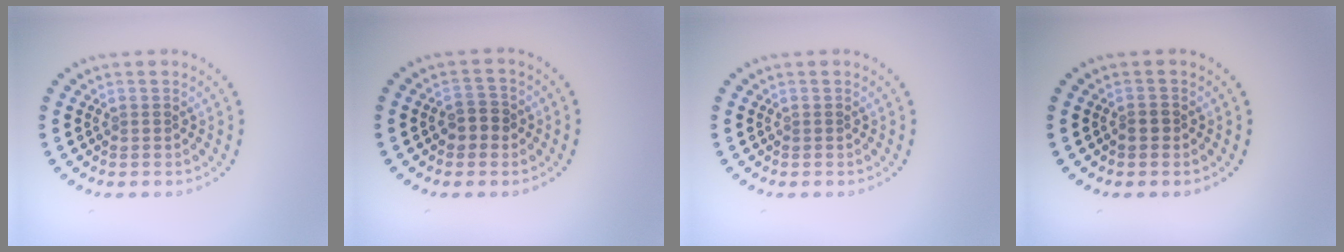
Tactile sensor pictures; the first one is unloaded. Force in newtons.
{"total": 2.1, "press": 2.1, "slide": 0.5}
{"total": 0.0}
{"total": 1.1, "press": 0.9, "slide": 0.5}